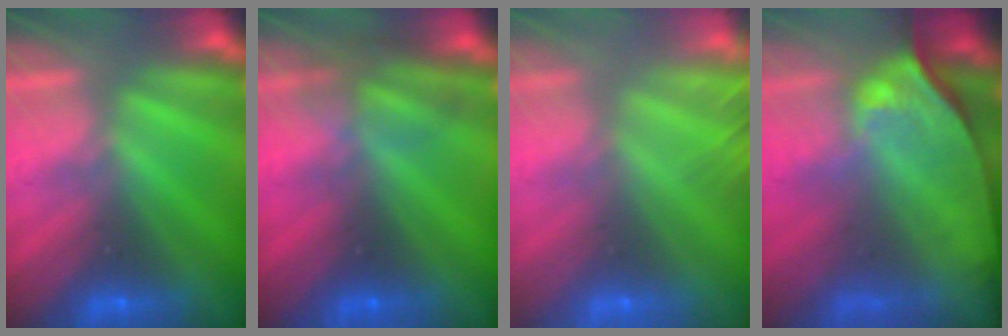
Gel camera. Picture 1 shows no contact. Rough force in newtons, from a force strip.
{"total": 2.6}
{"total": 6.5}
{"total": 8.0}